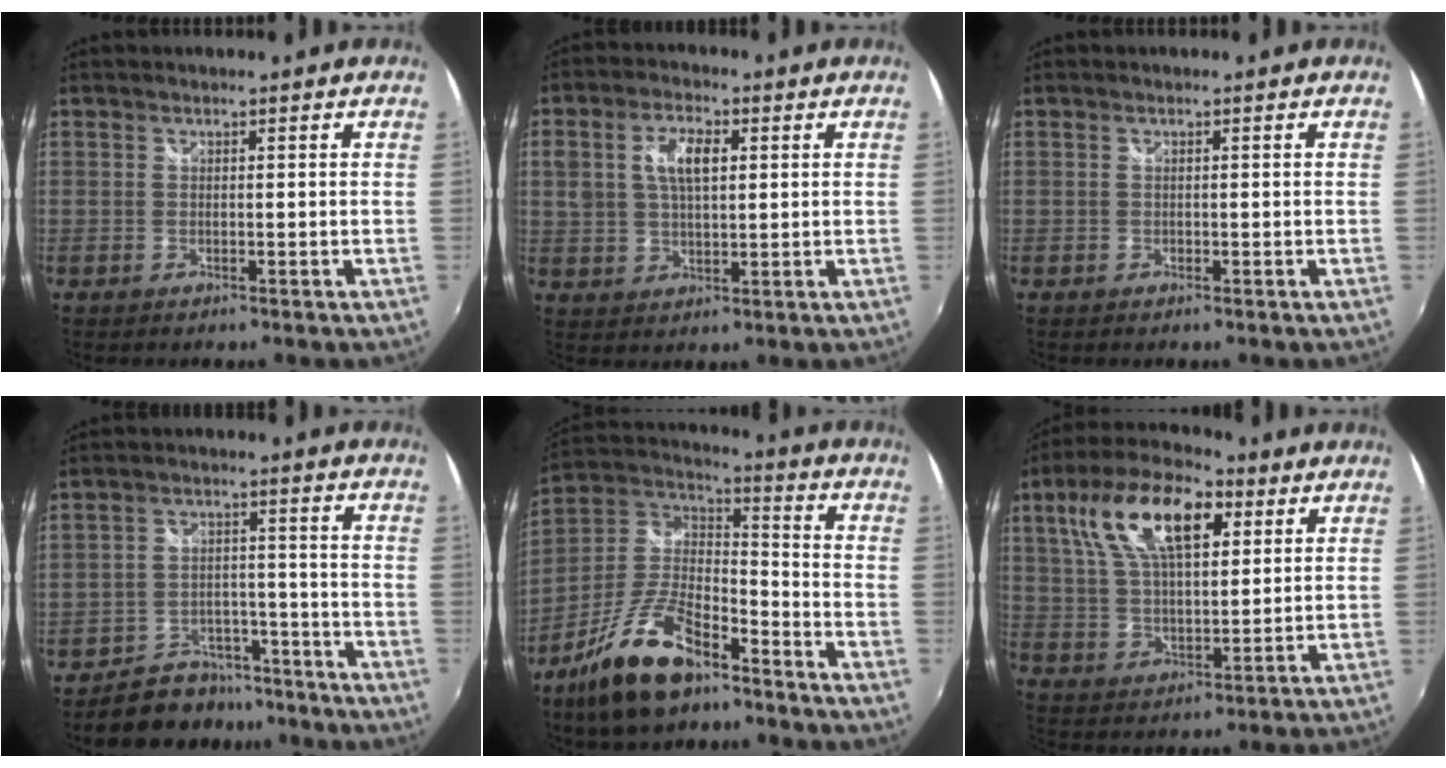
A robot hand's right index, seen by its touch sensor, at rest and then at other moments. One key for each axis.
{"total": 7.5, "fx": 1.9, "fy": 3.9, "fz": 6.1, "tx": -0.114, "ty": 0.011, "tz": 0.037}
{"total": 0.0}
{"total": 9.5, "fx": -8.0, "fy": 5.0, "fz": 1.3, "tx": -0.033, "ty": 0.029, "tz": -0.111}
{"total": 17.0, "fx": -10.7, "fy": 6.8, "fz": 11.3, "tx": -0.243, "ty": -0.008, "tz": -0.199}
{"total": 17.0, "fx": 7.1, "fy": 7.6, "fz": 13.5, "tx": -0.252, "ty": 0.034, "tz": 0.125}